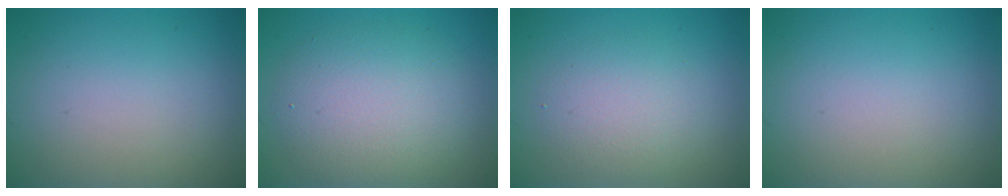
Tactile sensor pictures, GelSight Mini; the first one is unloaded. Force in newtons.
{"total": 6.0, "press": 6.0, "slide": 0.3}
{"total": 3.3, "press": 3.3, "slide": 0.2}
{"total": 0.0}